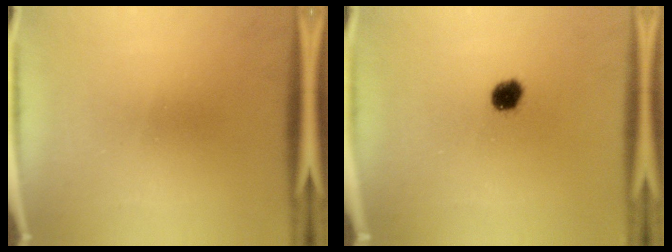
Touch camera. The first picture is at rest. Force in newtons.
{"total": 4.0}